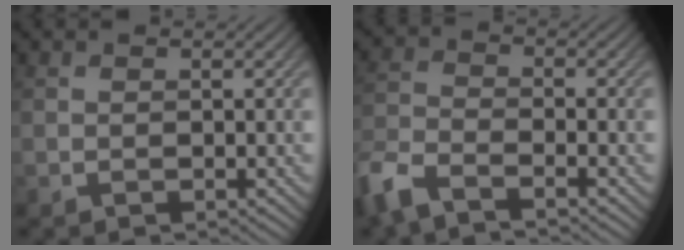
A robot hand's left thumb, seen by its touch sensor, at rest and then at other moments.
{"total": 5.9, "force": [-4.6, 1.8, 3.3], "torque": [-0.083, -0.011, -0.105]}